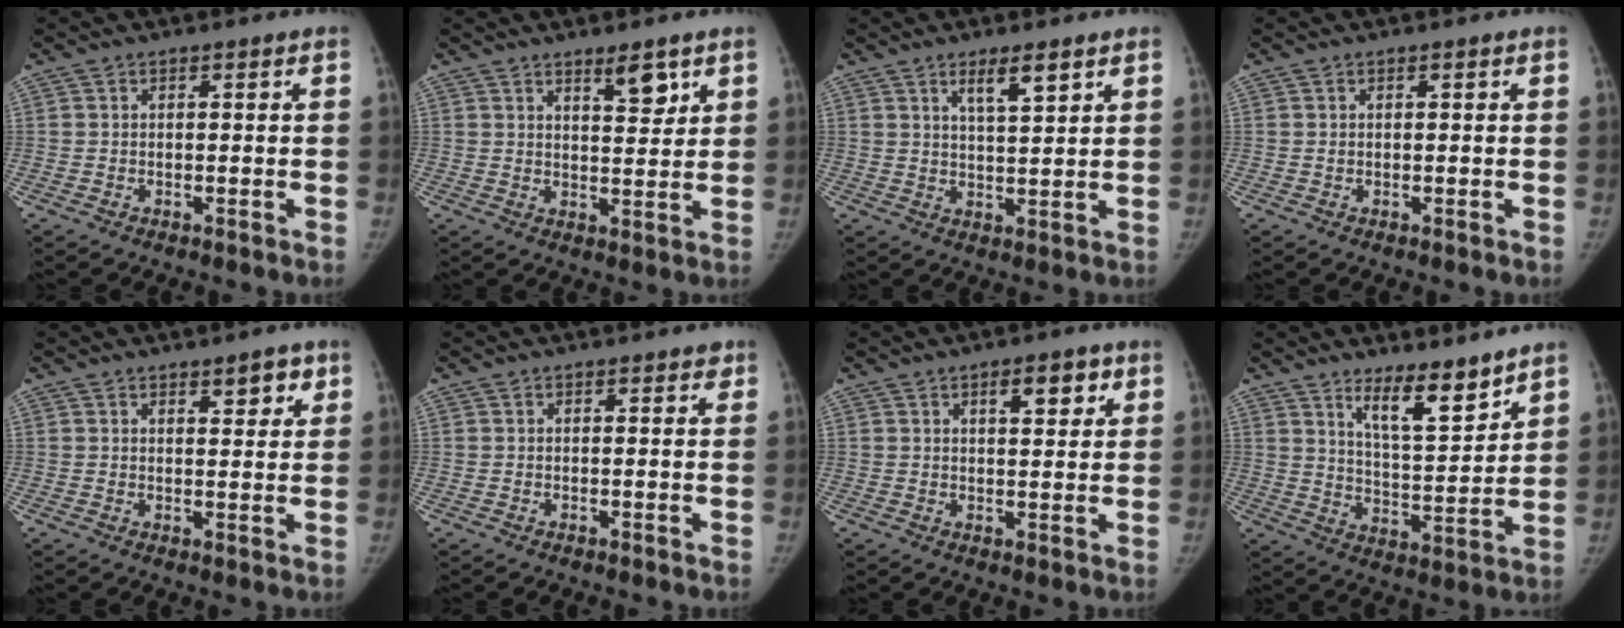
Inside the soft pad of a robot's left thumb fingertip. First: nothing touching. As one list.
[{"total": 5.1, "force": [3.3, 1.7, 3.5], "torque": [-0.037, -0.025, 0.051]}, {"total": 5.0, "force": [3.1, 1.1, 3.8], "torque": [-0.060, -0.025, 0.057]}, {"total": 0.0}, {"total": 4.1, "force": [2.4, 1.9, 2.8], "torque": [-0.015, -0.013, 0.032]}, {"total": 0.9, "force": [0.5, 0.5, 0.4], "torque": [0.006, -0.001, 0.001]}, {"total": 5.4, "force": [2.7, 2.3, 4.0], "torque": [-0.040, -0.012, 0.038]}, {"total": 10.1, "force": [7.6, 2.5, 6.2], "torque": [-0.087, -0.070, 0.137]}]